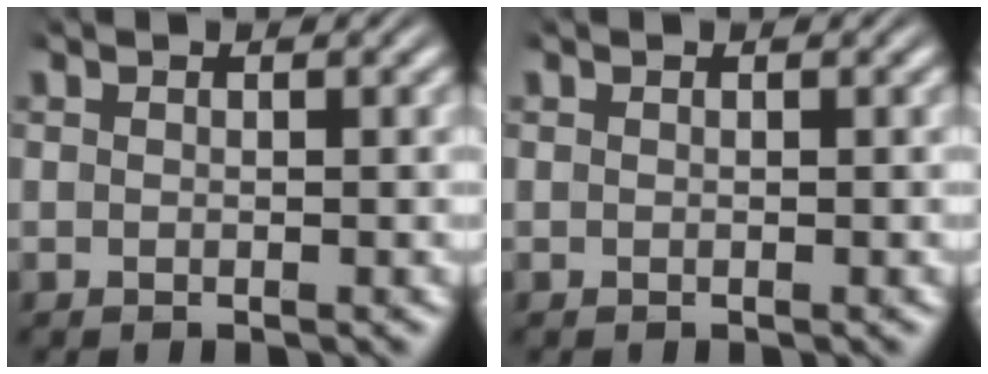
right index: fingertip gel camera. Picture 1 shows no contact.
{"total": 0.0}